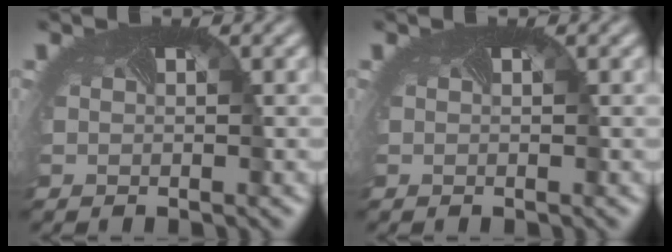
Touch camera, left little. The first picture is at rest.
{"total": 0.0}